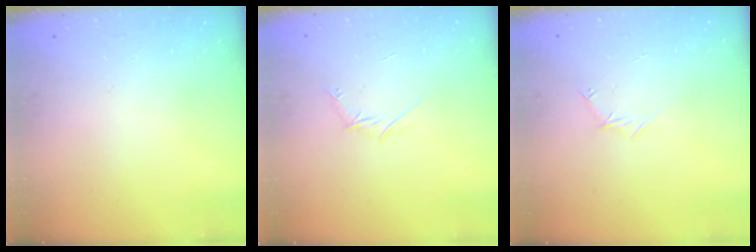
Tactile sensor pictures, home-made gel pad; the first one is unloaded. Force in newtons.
{"total": 4.1, "press": 3.9, "slide": 1.2}
{"total": 4.0, "press": 3.8, "slide": 1.2}